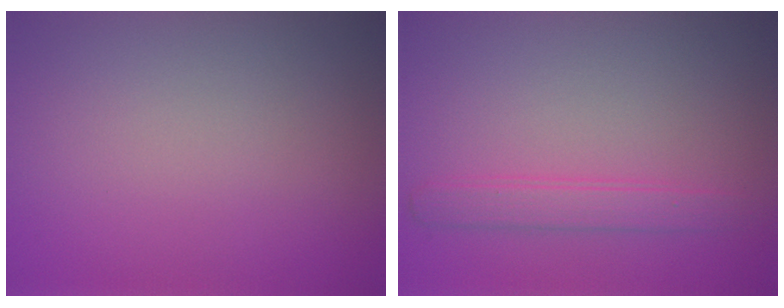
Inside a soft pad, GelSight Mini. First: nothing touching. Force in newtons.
{"total": 2.2, "press": 2.2, "slide": 0.2}